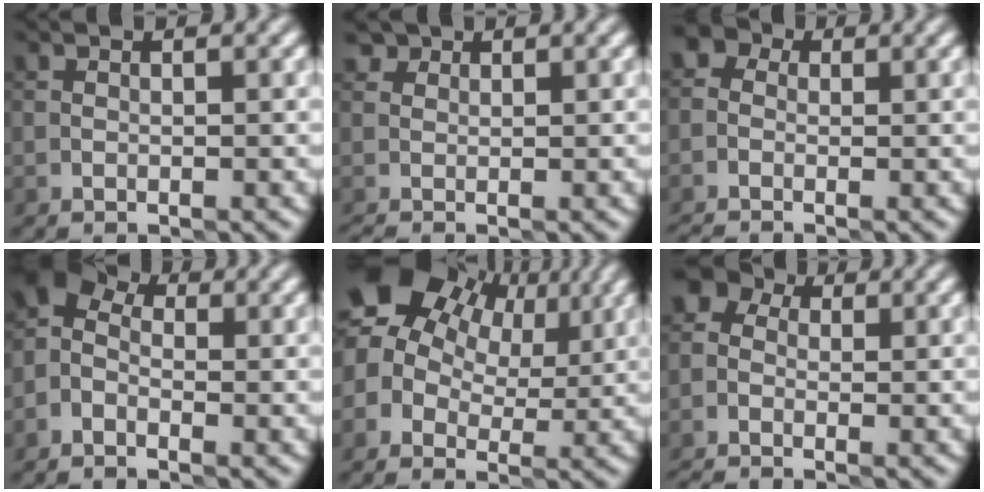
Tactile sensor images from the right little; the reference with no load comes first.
{"total": 1.0, "force": [0.2, 0.9, 0.4], "torque": [-0.005, 0.005, -0.003]}
{"total": 2.8, "force": [-1.1, 2.3, 1.2], "torque": [-0.016, 0.013, -0.031]}
{"total": 3.9, "force": [-0.5, 2.8, 2.7], "torque": [-0.059, 0.020, -0.017]}
{"total": 11.0, "force": [5.2, 7.2, 6.5], "torque": [-0.116, 0.035, 0.080]}
{"total": 3.5, "force": [-1.1, 2.9, 1.6], "torque": [-0.026, 0.012, -0.028]}